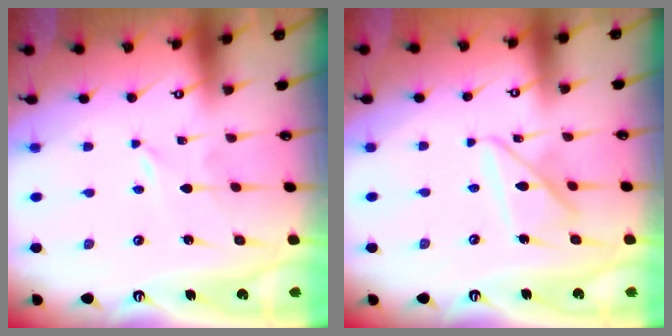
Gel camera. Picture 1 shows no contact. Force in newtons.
{"total": 12.4, "press": 12.3, "slide": 1.2}